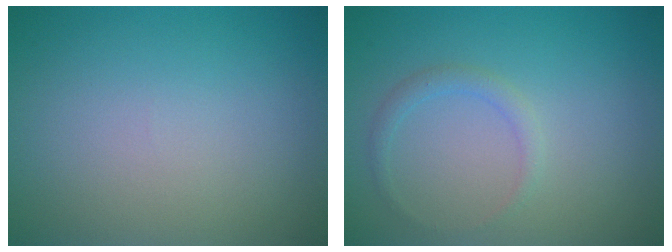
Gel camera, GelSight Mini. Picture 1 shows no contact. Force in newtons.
{"total": 1.2, "press": 1.2, "slide": 0.2}